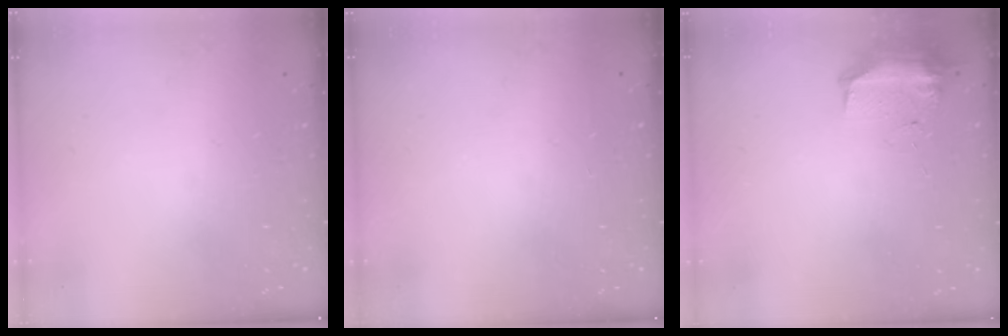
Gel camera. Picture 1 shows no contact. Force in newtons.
{"total": 0.0}
{"total": 8.7, "press": 8.6, "slide": 0.6}